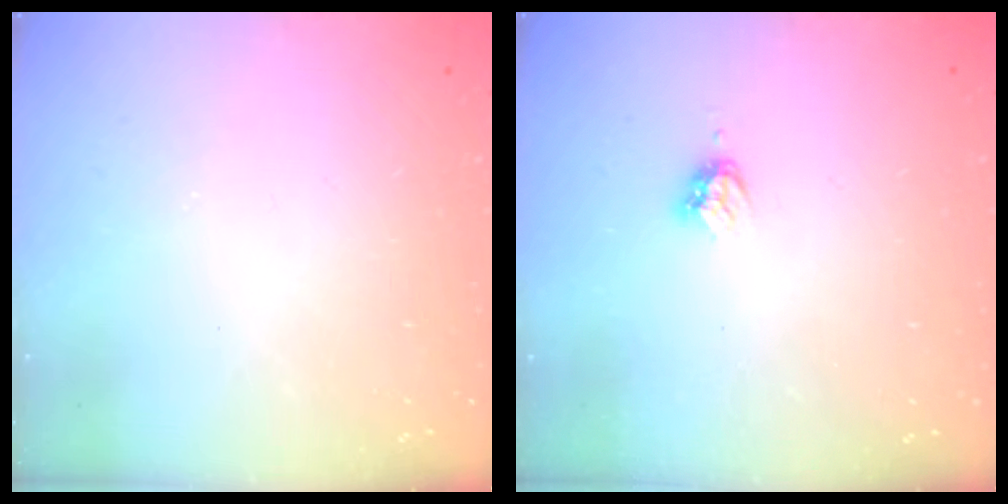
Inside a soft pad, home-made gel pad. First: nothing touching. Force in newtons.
{"total": 3.3, "press": 3.3, "slide": 0.4}